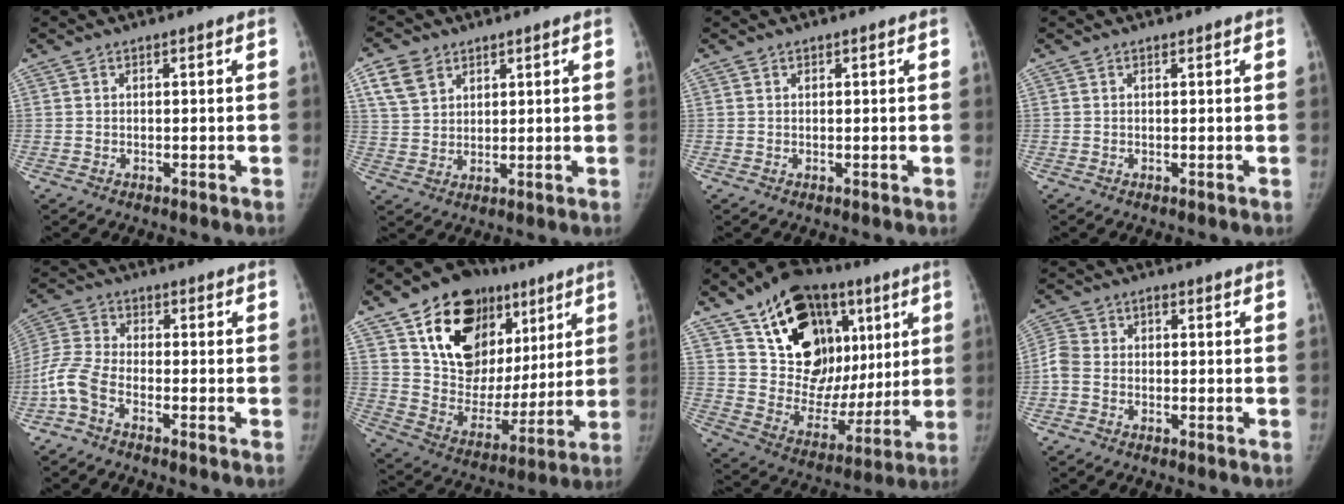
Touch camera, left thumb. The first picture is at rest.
{"total": 6.9, "force": [3.8, 4.8, 3.2], "torque": [-0.048, -0.012, 0.077]}
{"total": 0.0}
{"total": 0.0}
{"total": 6.7, "force": [-3.8, 2.8, 4.8], "torque": [-0.117, 0.021, -0.092]}
{"total": 24.8, "force": [12.0, 16.9, 13.7], "torque": [-0.165, -0.008, 0.207]}
{"total": 26.1, "force": [11.1, 17.4, 16.0], "torque": [-0.193, 0.000, 0.190]}
{"total": 4.6, "force": [-1.6, 3.3, 2.8], "torque": [-0.062, 0.018, -0.041]}